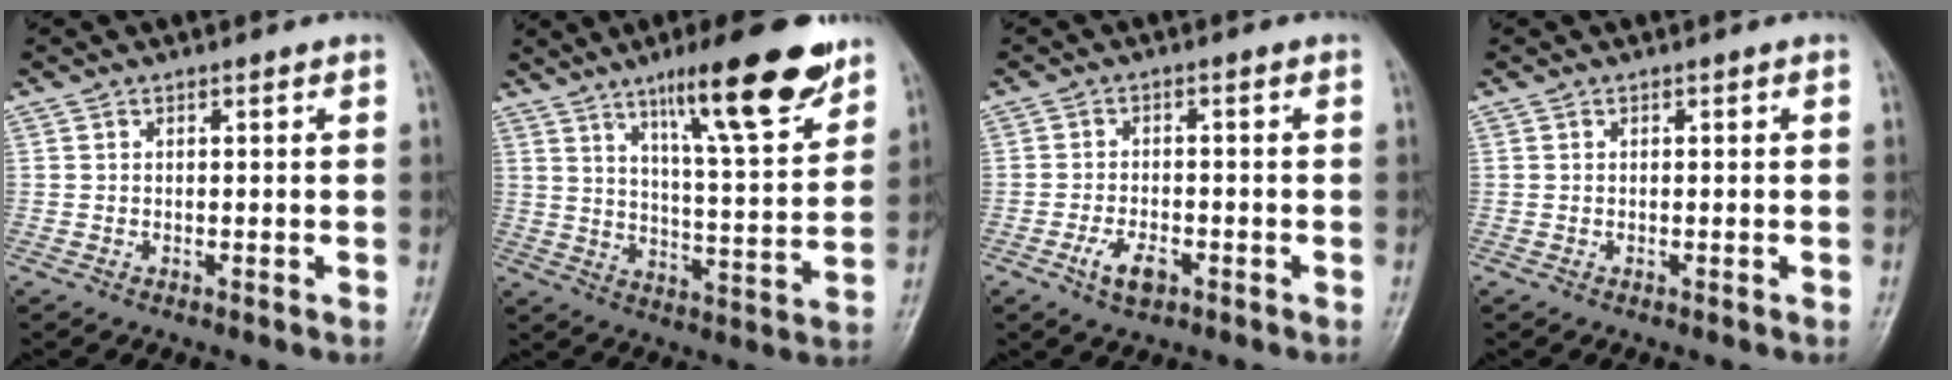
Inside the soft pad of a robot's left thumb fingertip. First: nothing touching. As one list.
[{"total": 18.1, "force": [11.5, 3.4, 13.6], "torque": [-0.180, -0.060, 0.180]}, {"total": 4.4, "force": [-2.2, 2.2, 3.1], "torque": [-0.059, 0.007, -0.036]}, {"total": 0.0}]